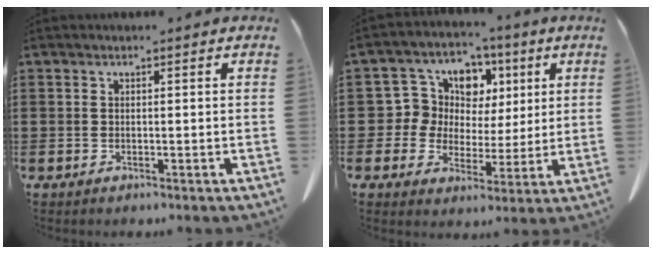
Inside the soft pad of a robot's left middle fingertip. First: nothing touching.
{"total": 8.7, "force": [3.1, 7.8, 2.3], "torque": [-0.094, -0.008, 0.062]}